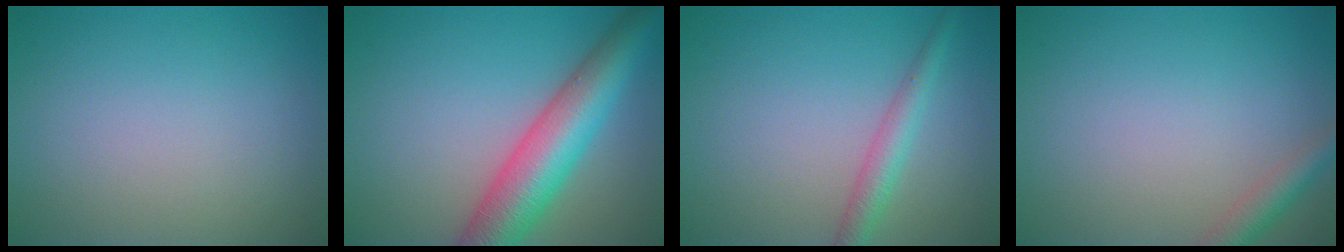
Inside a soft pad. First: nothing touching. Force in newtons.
{"total": 8.5, "press": 8.5, "slide": 0.2}
{"total": 2.6, "press": 2.6, "slide": 0.1}
{"total": 2.3, "press": 2.3, "slide": 0.1}